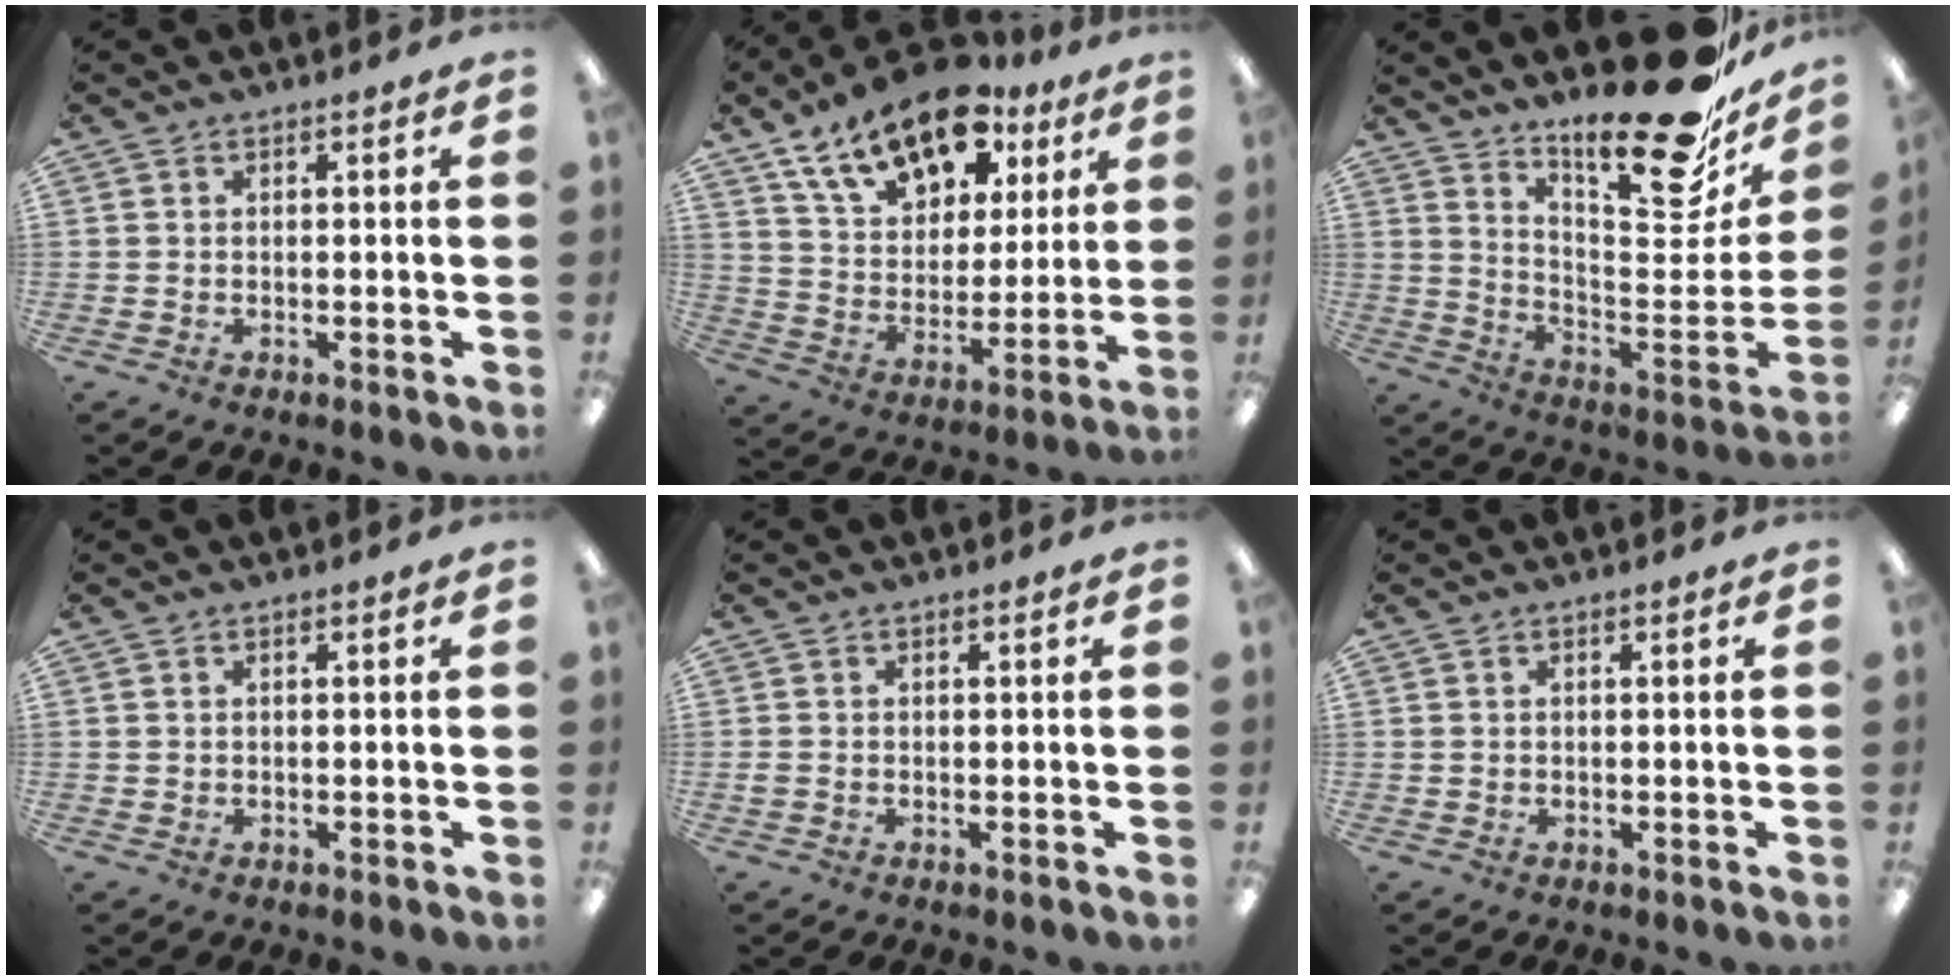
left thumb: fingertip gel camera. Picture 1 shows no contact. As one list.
[{"total": 17.7, "force": [12.2, 9.4, 8.7], "torque": [-0.152, -0.063, 0.219]}, {"total": 25.2, "force": [19.5, 6.8, 14.4], "torque": [-0.183, -0.145, 0.313]}, {"total": 0.7, "force": [0.4, 0.5, 0.1], "torque": [-0.001, 0.004, 0.007]}, {"total": 0.8, "force": [0.0, 0.7, 0.5], "torque": [-0.009, 0.005, -0.002]}, {"total": 0.5, "force": [0.3, 0.4, 0.1], "torque": [-0.001, 0.005, 0.005]}]